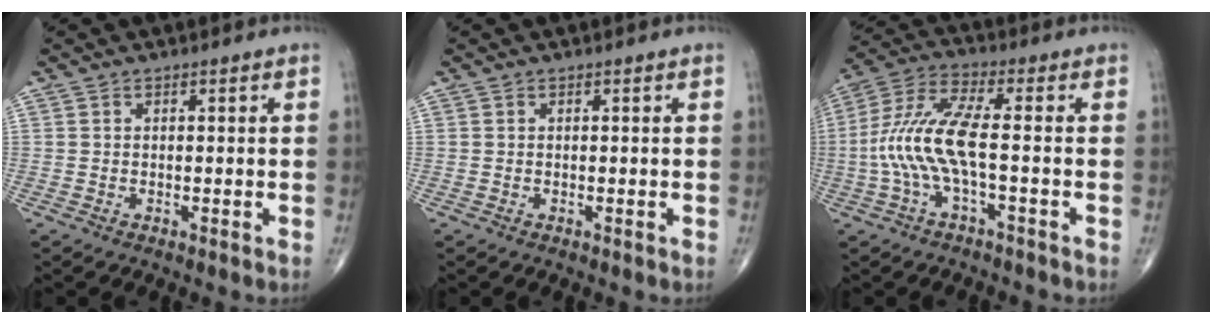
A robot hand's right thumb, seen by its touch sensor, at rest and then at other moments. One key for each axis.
{"total": 0.0}
{"total": 11.5, "fx": -1.8, "fy": 3.2, "fz": 10.9, "tx": -0.256, "ty": 0.038, "tz": -0.038}